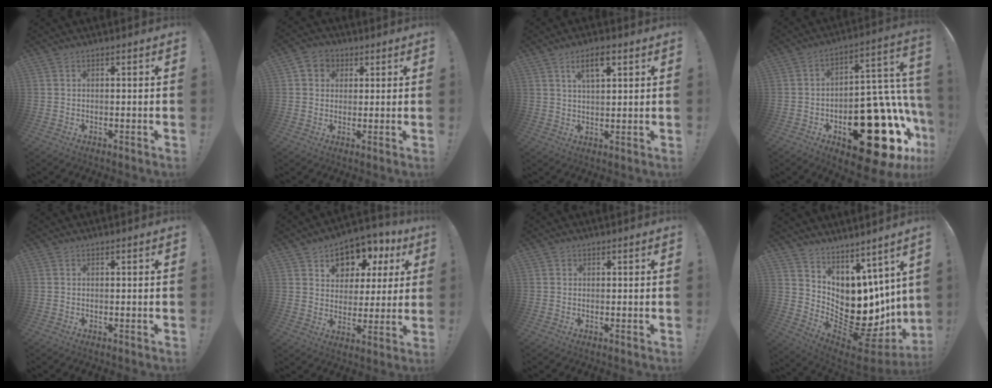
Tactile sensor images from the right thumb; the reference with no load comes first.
{"total": 5.2, "force": [1.2, 4.8, 1.6], "torque": [-0.027, 0.003, 0.024]}
{"total": 6.1, "force": [3.1, 2.3, 4.7], "torque": [-0.071, -0.006, 0.049]}
{"total": 31.1, "force": [-11.3, 16.4, 23.8], "torque": [-0.281, 0.058, -0.147]}
{"total": 0.0}
{"total": 9.9, "force": [5.7, 7.1, 3.9], "torque": [-0.059, -0.045, 0.104]}
{"total": 0.6, "force": [0.3, 0.5, 0.0], "torque": [-0.002, 0.002, 0.006]}
{"total": 8.1, "force": [-2.0, 6.6, 4.2], "torque": [-0.054, -0.042, -0.015]}